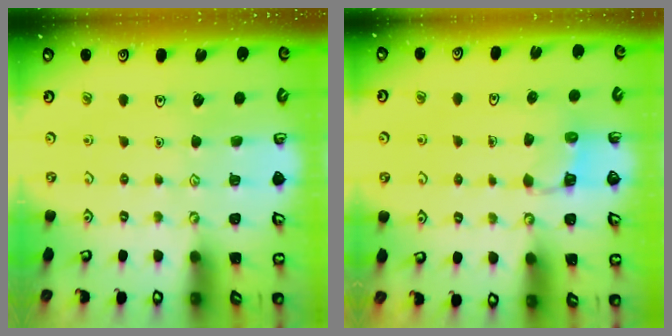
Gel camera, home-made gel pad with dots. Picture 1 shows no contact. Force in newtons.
{"total": 2.9, "press": 2.9, "slide": 0.3}